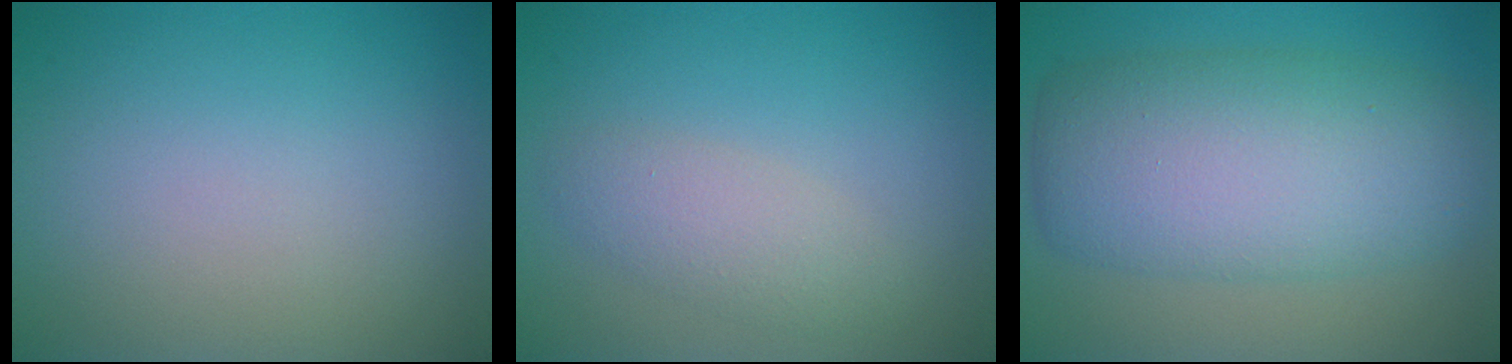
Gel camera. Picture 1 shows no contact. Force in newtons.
{"total": 2.4, "press": 2.4, "slide": 0.1}
{"total": 9.4, "press": 9.4, "slide": 0.5}